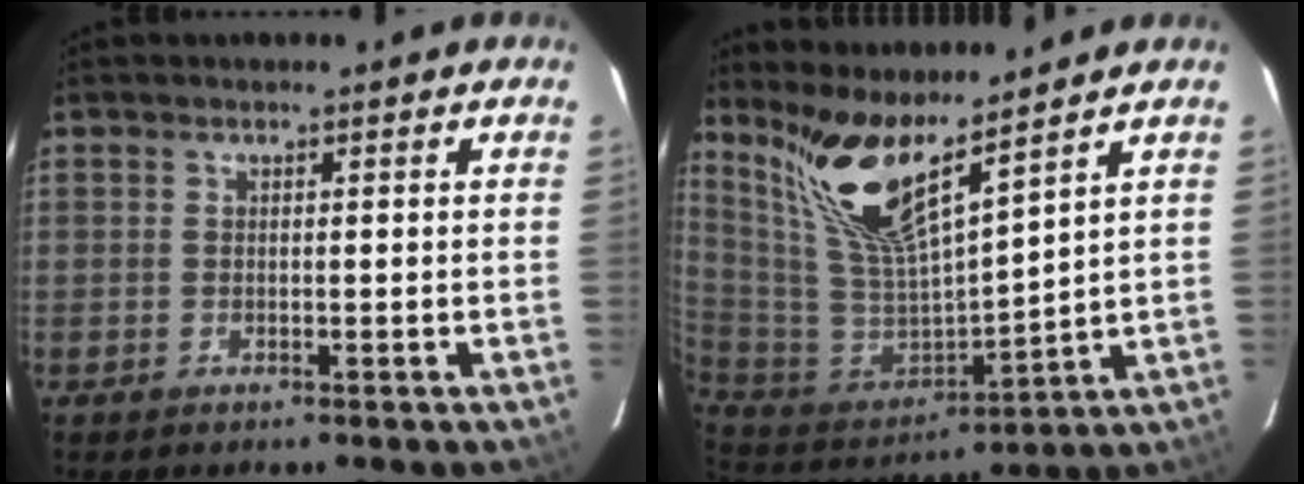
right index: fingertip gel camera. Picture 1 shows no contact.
{"total": 14.9, "force": [11.2, 2.3, 9.5], "torque": [-0.177, -0.015, 0.233]}